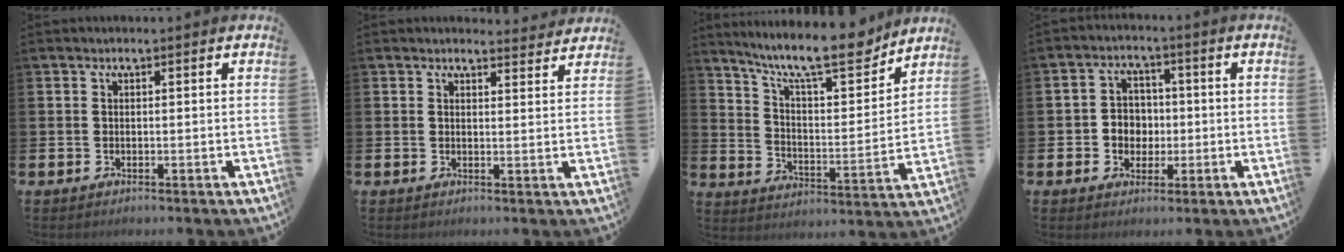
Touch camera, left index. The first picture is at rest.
{"total": 2.7, "force": [2.6, 0.5, 0.0], "torque": [0.012, -0.020, 0.044]}
{"total": 12.6, "force": [10.7, 2.7, 6.0], "torque": [-0.119, -0.076, 0.178]}
{"total": 4.1, "force": [-0.1, 3.9, 1.2], "torque": [-0.027, 0.006, -0.009]}